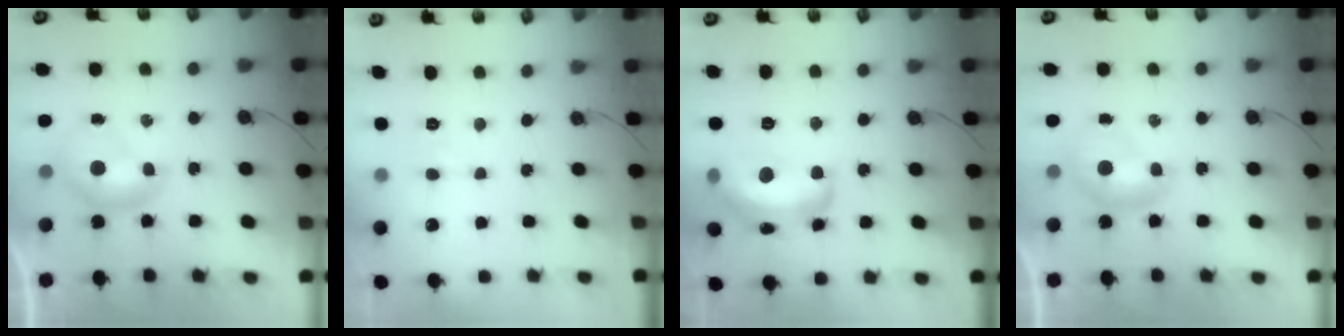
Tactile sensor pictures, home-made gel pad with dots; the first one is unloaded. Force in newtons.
{"total": 0.9, "press": 0.9, "slide": 0.3}
{"total": 10.2, "press": 10.2, "slide": 1.1}
{"total": 0.0}